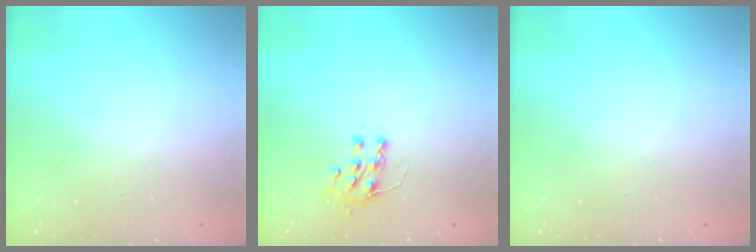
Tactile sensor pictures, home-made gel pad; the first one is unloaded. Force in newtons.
{"total": 7.3, "press": 7.3, "slide": 0.4}
{"total": 0.0}